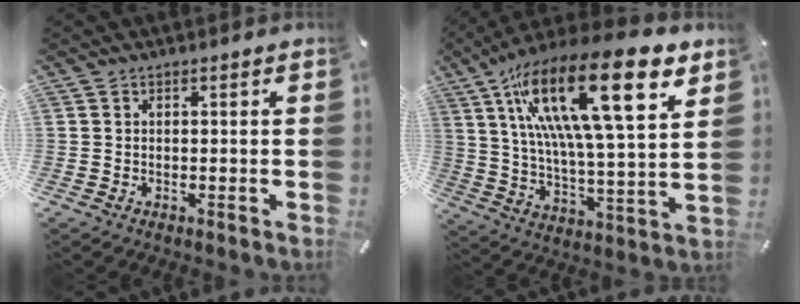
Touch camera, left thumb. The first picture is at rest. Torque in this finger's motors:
{"motor_torque": [2.96, 2.05, 1.97, -0.80, 1.05]}